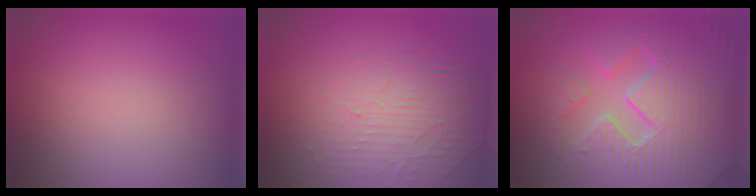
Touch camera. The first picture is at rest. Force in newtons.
{"total": 2.8, "press": 2.3, "slide": 1.6}
{"total": 9.8, "press": 6.9, "slide": 7.0}